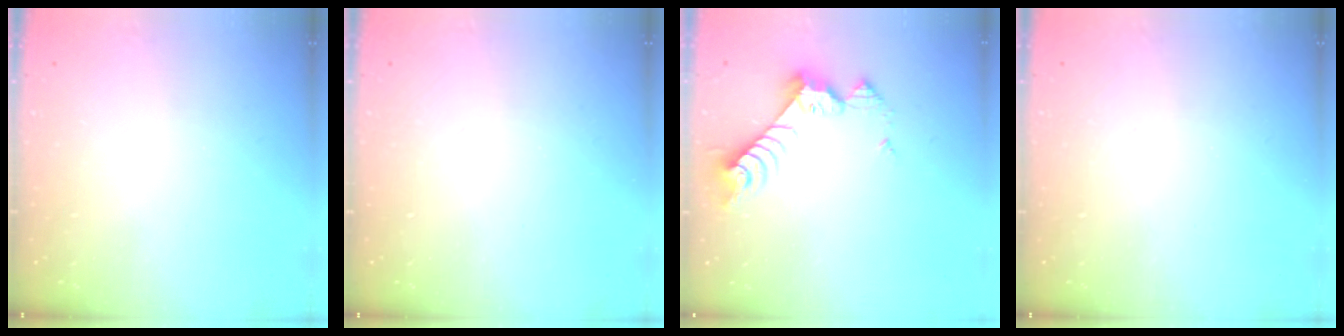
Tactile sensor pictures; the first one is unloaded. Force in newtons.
{"total": 0.0}
{"total": 8.6, "press": 8.5, "slide": 0.8}
{"total": 0.0}